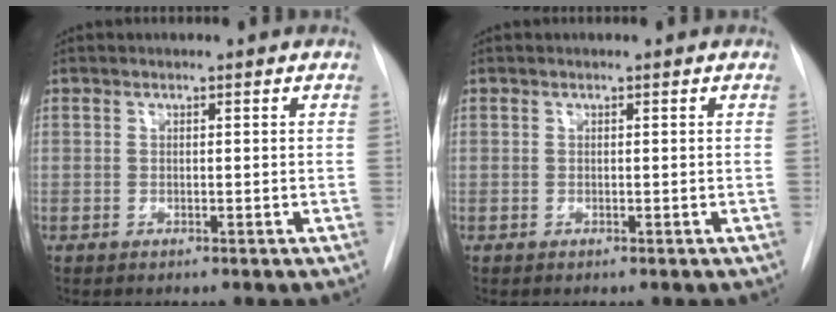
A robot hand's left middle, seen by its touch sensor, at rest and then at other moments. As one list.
[{"total": 0.0}]